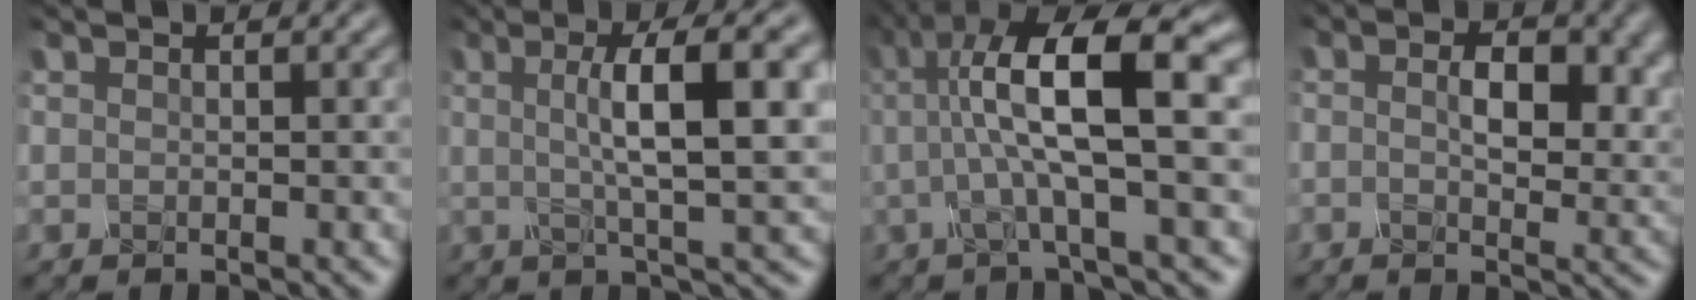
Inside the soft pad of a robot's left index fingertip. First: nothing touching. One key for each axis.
{"total": 7.9, "fx": 0.7, "fy": 1.3, "fz": 7.8, "tx": -0.108, "ty": 0.005, "tz": 0.026}
{"total": 9.3, "fx": 0.6, "fy": 1.8, "fz": 9.2, "tx": -0.149, "ty": 0.009, "tz": 0.027}
{"total": 4.2, "fx": -0.5, "fy": 2.1, "fz": 3.5, "tx": -0.062, "ty": -0.008, "tz": 0.012}